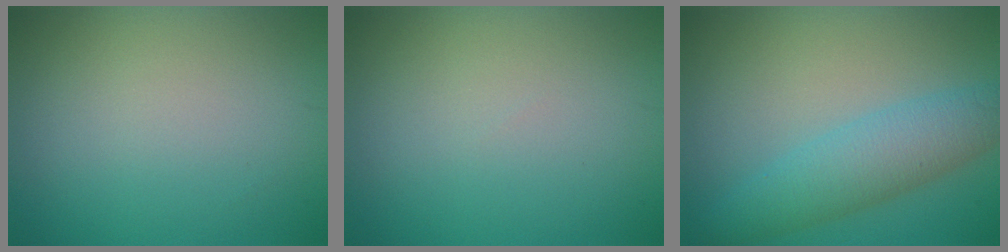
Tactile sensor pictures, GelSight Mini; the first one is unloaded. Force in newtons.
{"total": 0.0}
{"total": 4.8, "press": 4.8, "slide": 0.1}